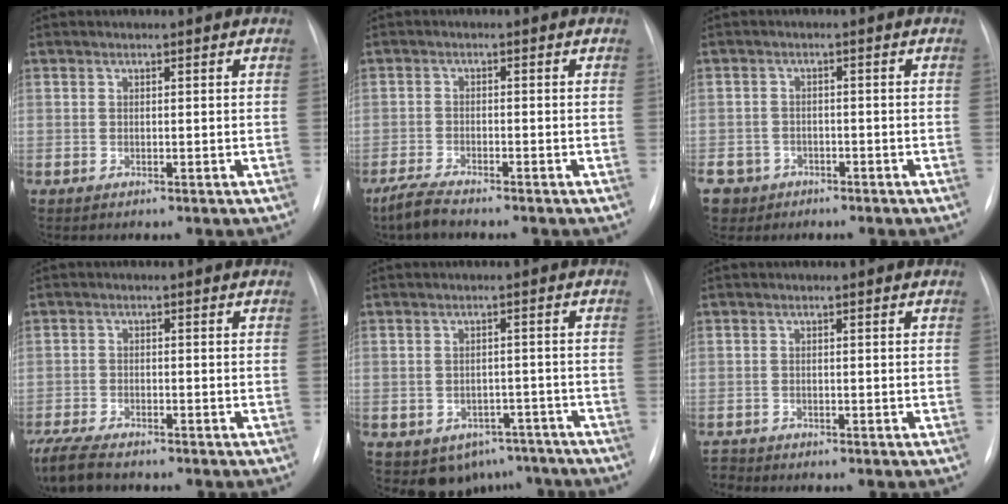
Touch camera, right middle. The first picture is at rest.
{"total": 4.1, "force": [-3.5, 0.4, 2.1], "torque": [-0.048, -0.014, -0.065]}
{"total": 7.4, "force": [-4.4, 5.9, 1.1], "torque": [-0.040, 0.003, -0.071]}
{"total": 8.8, "force": [-7.2, 2.4, 4.5], "torque": [-0.087, -0.020, -0.124]}
{"total": 8.1, "force": [-5.6, 5.6, 1.5], "torque": [-0.004, 0.016, -0.065]}
{"total": 1.5, "force": [-1.4, 0.3, -0.5], "torque": [0.008, -0.006, -0.024]}